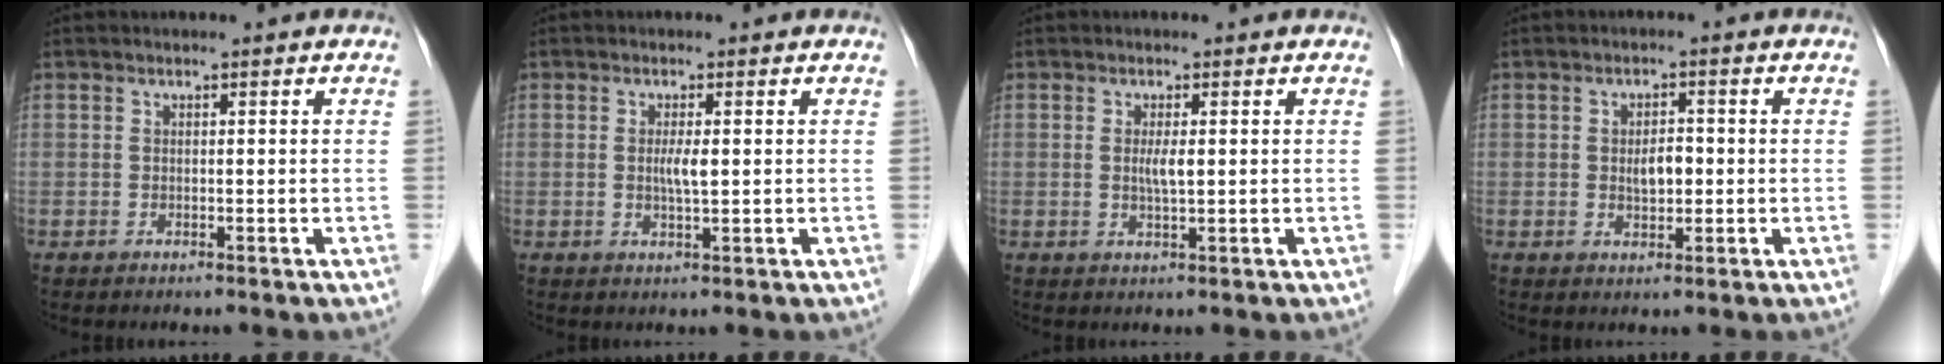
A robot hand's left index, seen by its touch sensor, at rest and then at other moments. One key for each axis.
{"total": 2.2, "fx": 0.2, "fy": 0.2, "fz": 2.2, "tx": -0.044, "ty": -0.002, "tz": 0.003}
{"total": 2.0, "fx": 0.2, "fy": 0.2, "fz": 2.0, "tx": -0.042, "ty": -0.002, "tz": 0.004}
{"total": 3.1, "fx": -0.1, "fy": 1.5, "fz": 2.7, "tx": -0.045, "ty": 0.002, "tz": 0.000}